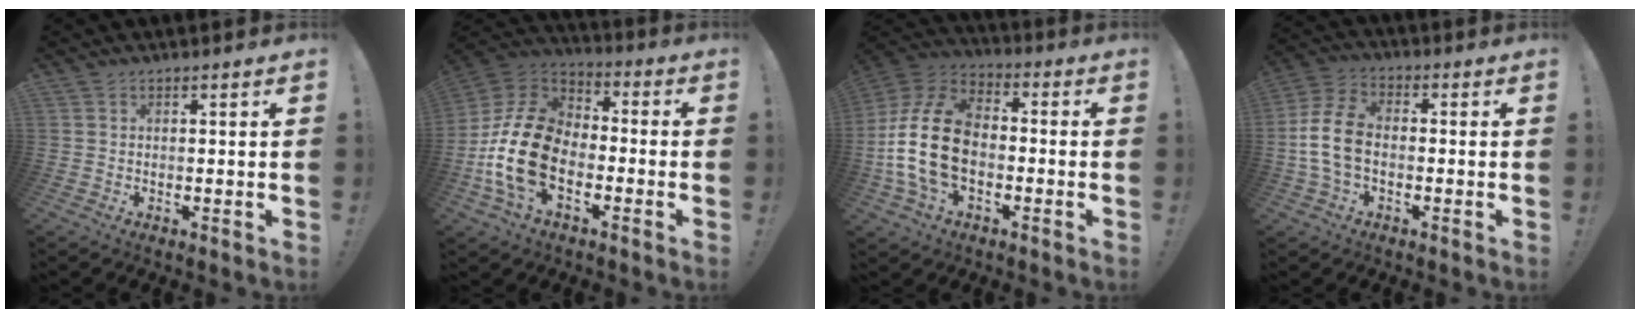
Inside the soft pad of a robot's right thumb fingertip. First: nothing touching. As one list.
[{"total": 20.2, "force": [-5.3, 13.1, 14.4], "torque": [-0.291, 0.035, -0.080]}, {"total": 20.1, "force": [-2.7, 13.5, 14.6], "torque": [-0.272, 0.028, -0.036]}, {"total": 11.6, "force": [-1.6, 7.7, 8.6], "torque": [-0.174, 0.011, -0.024]}]